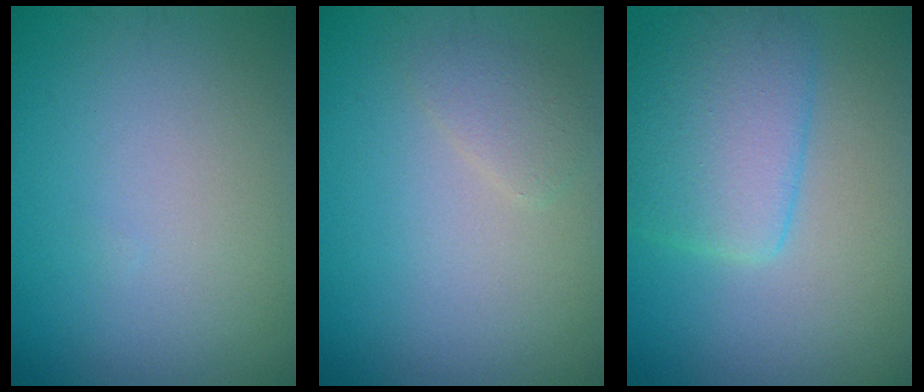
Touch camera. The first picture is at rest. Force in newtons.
{"total": 1.3, "press": 1.3, "slide": 0.1}
{"total": 5.2, "press": 5.2, "slide": 0.3}